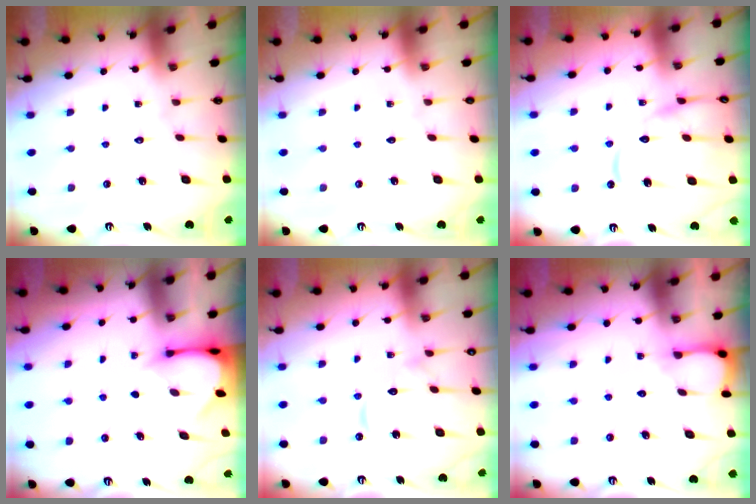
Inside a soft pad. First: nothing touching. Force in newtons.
{"total": 0.0}
{"total": 12.7, "press": 12.7, "slide": 1.2}
{"total": 3.2, "press": 3.2, "slide": 0.3}
{"total": 9.4, "press": 9.4, "slide": 0.8}
{"total": 2.9, "press": 2.9, "slide": 0.4}